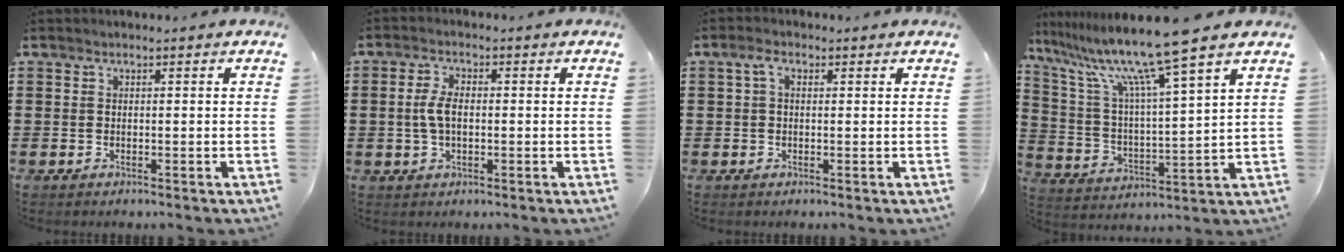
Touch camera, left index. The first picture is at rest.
{"total": 4.2, "force": [-0.1, 2.0, 3.7], "torque": [-0.085, 0.001, -0.008]}
{"total": 2.3, "force": [0.4, 1.3, 1.8], "torque": [-0.040, 0.009, 0.005]}
{"total": 11.1, "force": [9.0, -0.6, 6.4], "torque": [-0.163, -0.054, 0.143]}